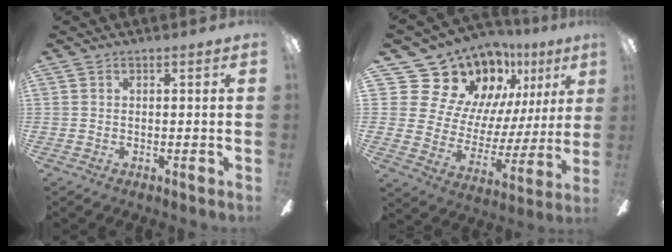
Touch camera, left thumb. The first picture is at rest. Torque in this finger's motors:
{"motor_torque": [0.25, 0.44, -0.03, 0.35, -0.01]}